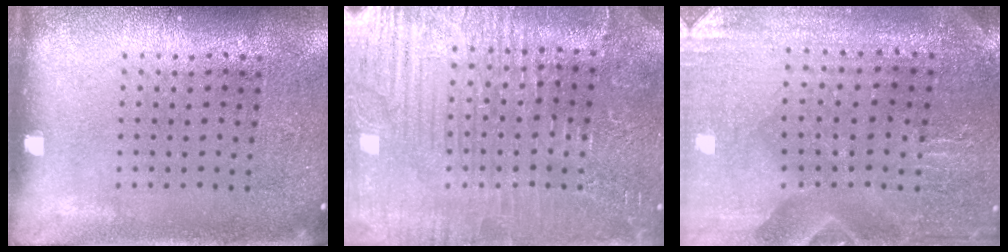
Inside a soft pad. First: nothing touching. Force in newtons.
{"total": 4.4, "press": 4.2, "slide": 1.2}
{"total": 0.8, "press": 0.8, "slide": 0.2}